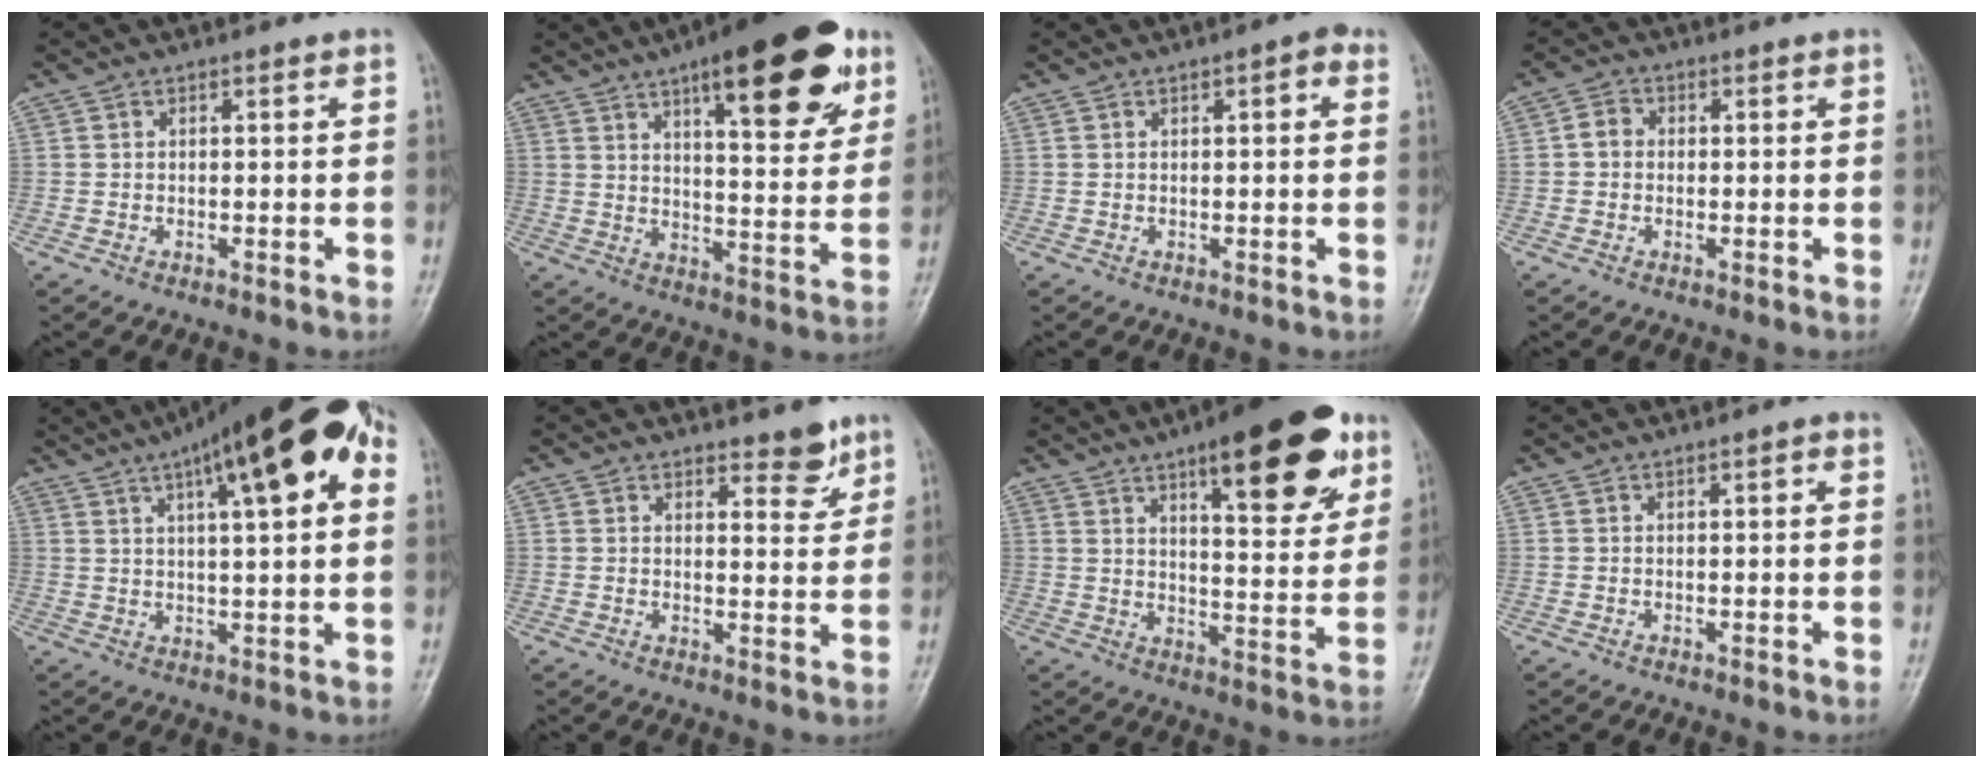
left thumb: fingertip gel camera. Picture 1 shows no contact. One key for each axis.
{"total": 21.6, "fx": 11.7, "fy": 7.2, "fz": 16.7, "tx": -0.202, "ty": -0.036, "tz": 0.168}
{"total": 2.9, "fx": 1.1, "fy": 1.1, "fz": 2.4, "tx": -0.024, "ty": 0.003, "tz": 0.010}
{"total": 3.1, "fx": -0.1, "fy": 2.7, "fz": 1.4, "tx": -0.015, "ty": 0.008, "tz": -0.009}
{"total": 20.0, "fx": 8.4, "fy": 5.7, "fz": 17.2, "tx": -0.241, "ty": 0.024, "tz": 0.118}
{"total": 4.8, "fx": 3.6, "fy": 2.1, "fz": 2.5, "tx": -0.006, "ty": -0.027, "tz": 0.049}
{"total": 20.4, "fx": 11.2, "fy": 6.9, "fz": 15.6, "tx": -0.179, "ty": -0.041, "tz": 0.161}
{"total": 1.1, "fx": 0.4, "fy": 0.5, "fz": 0.9, "tx": -0.009, "ty": 0.002, "tz": 0.005}